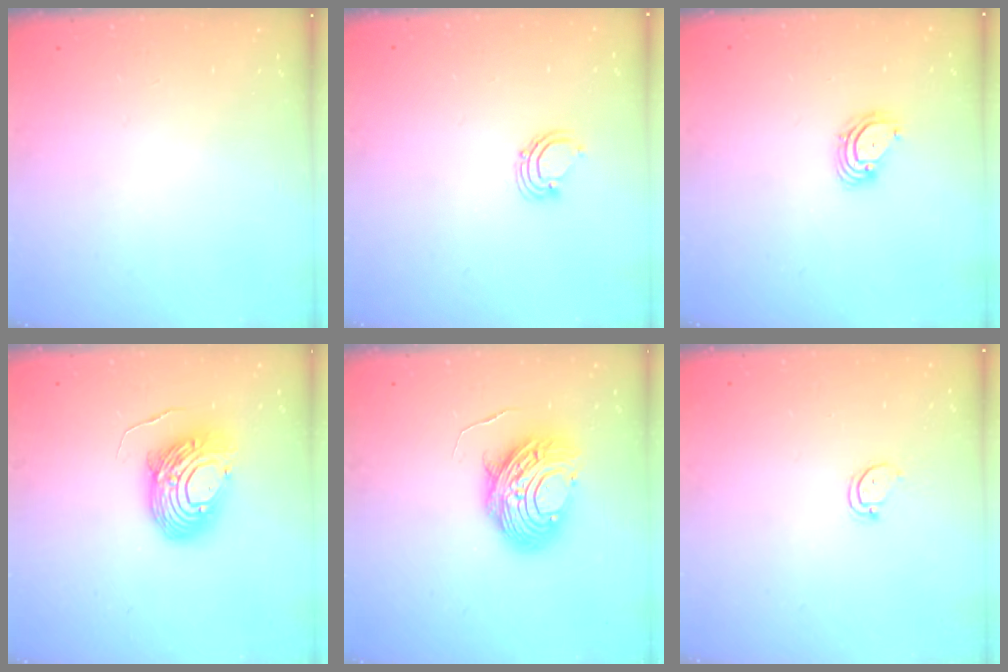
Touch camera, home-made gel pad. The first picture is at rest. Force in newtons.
{"total": 2.9, "press": 2.9, "slide": 0.2}
{"total": 3.4, "press": 3.4, "slide": 0.1}
{"total": 12.7, "press": 12.6, "slide": 1.6}
{"total": 11.3, "press": 11.3, "slide": 1.2}
{"total": 3.5, "press": 3.5, "slide": 0.4}